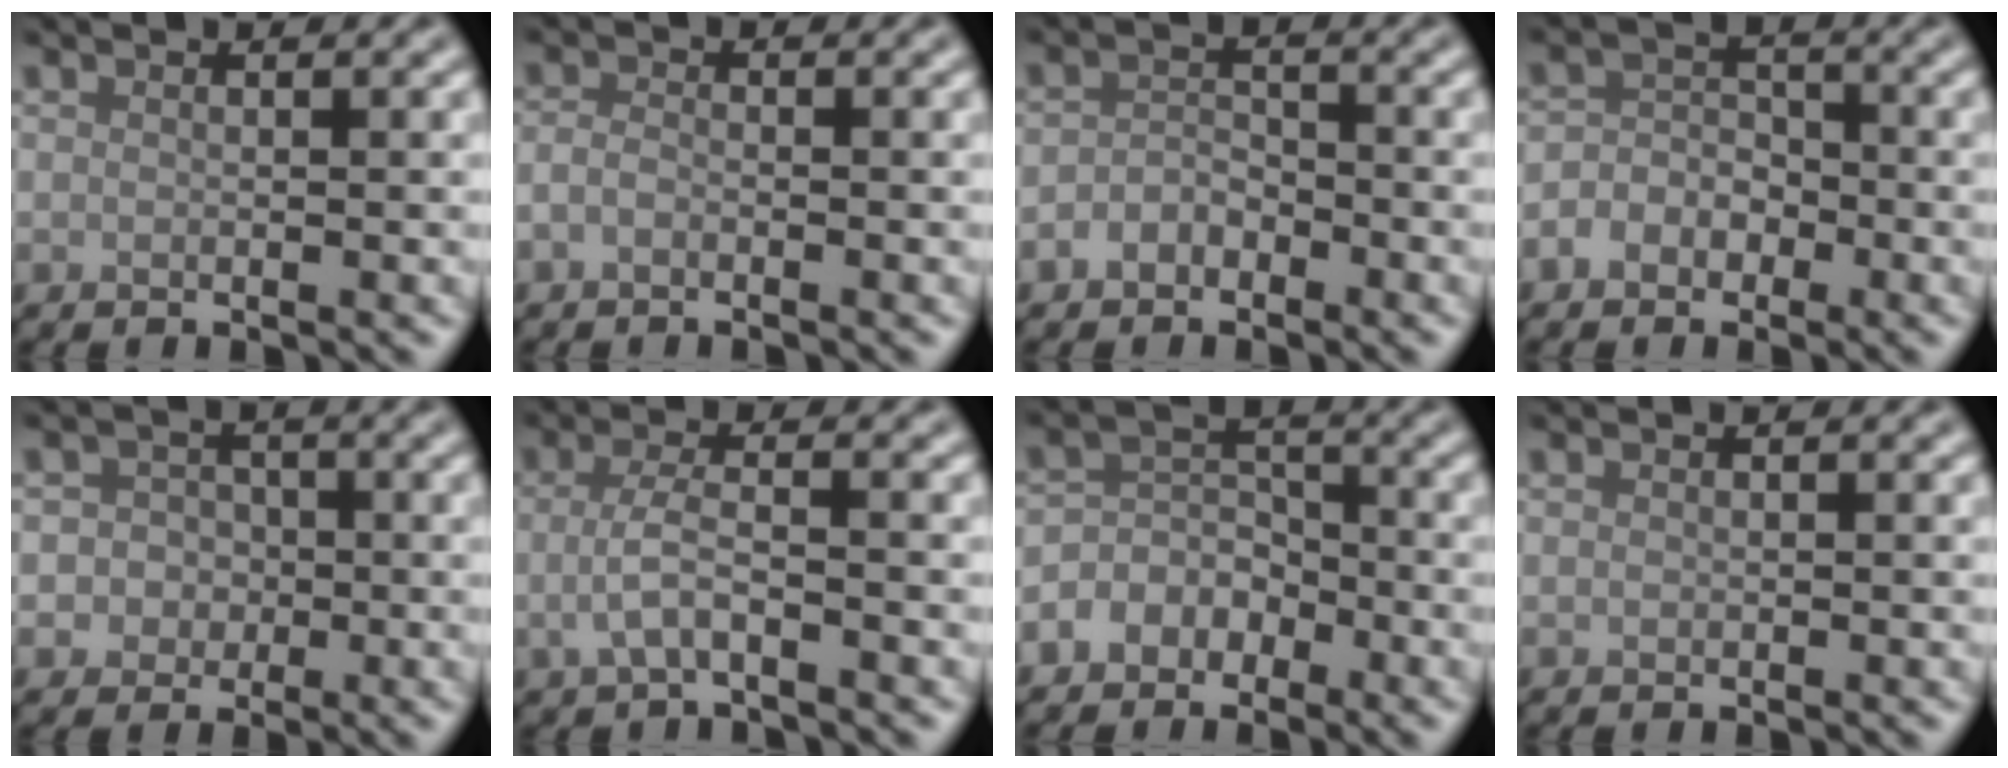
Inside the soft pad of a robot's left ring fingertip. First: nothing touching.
{"total": 1.2, "force": [-0.8, 0.7, 0.7], "torque": [-0.015, 0.001, -0.018]}
{"total": 1.9, "force": [-1.2, 1.3, 0.7], "torque": [-0.013, 0.006, -0.026]}
{"total": 2.7, "force": [-1.3, 2.1, 1.0], "torque": [0.001, 0.006, -0.031]}
{"total": 3.1, "force": [-0.5, 3.0, 0.7], "torque": [0.014, 0.012, -0.027]}
{"total": 2.7, "force": [-0.9, 0.9, 2.4], "torque": [-0.052, 0.001, -0.021]}
{"total": 4.3, "force": [-2.4, 3.4, 1.0], "torque": [0.010, 0.013, -0.064]}
{"total": 0.0}